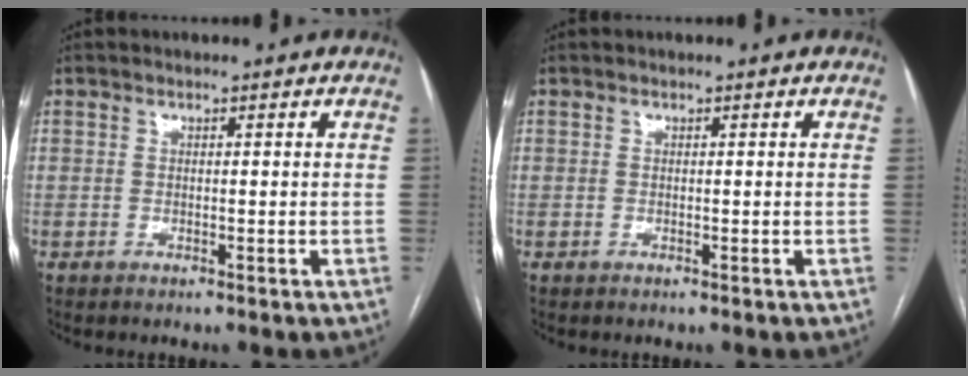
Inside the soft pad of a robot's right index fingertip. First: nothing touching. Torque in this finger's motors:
{"motor_torque": [0.00, 0.00, 0.01, 0.00]}